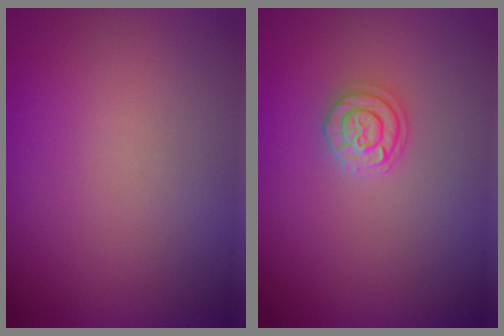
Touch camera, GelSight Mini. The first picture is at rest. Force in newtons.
{"total": 2.2, "press": 2.0, "slide": 0.8}